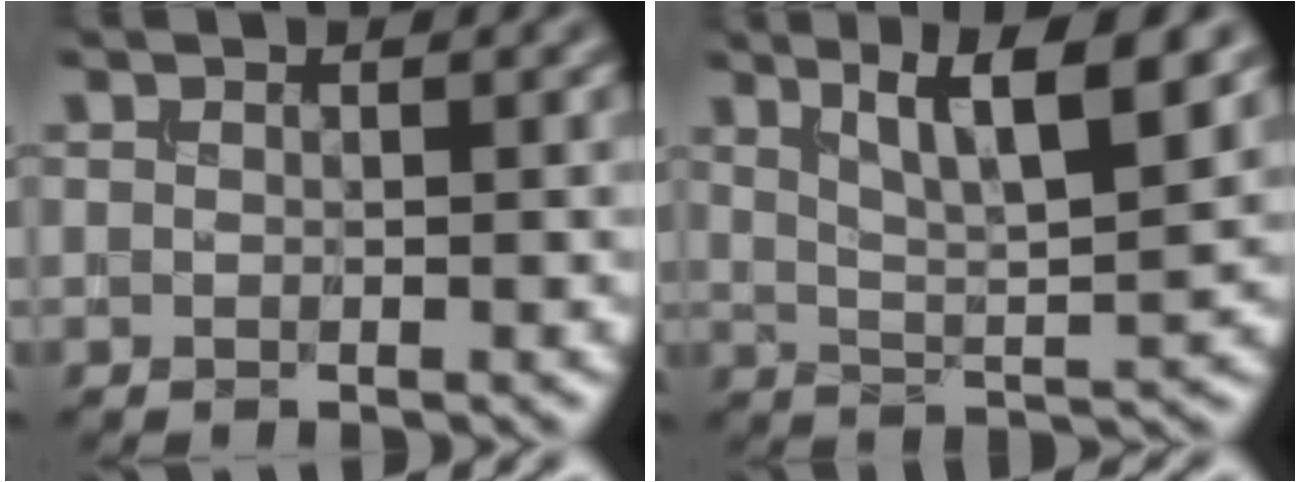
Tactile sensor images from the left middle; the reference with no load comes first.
{"total": 7.2, "force": [3.8, 1.6, 5.9], "torque": [-0.088, 0.001, 0.068]}